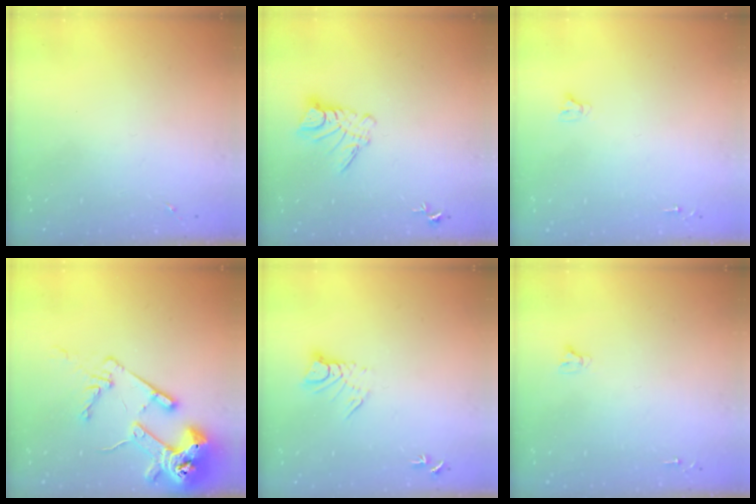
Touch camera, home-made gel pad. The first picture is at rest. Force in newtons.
{"total": 9.2, "press": 9.2, "slide": 0.9}
{"total": 2.4, "press": 2.4, "slide": 0.2}
{"total": 16.9, "press": 16.8, "slide": 1.8}
{"total": 6.6, "press": 6.6, "slide": 0.7}
{"total": 2.4, "press": 2.4, "slide": 0.2}